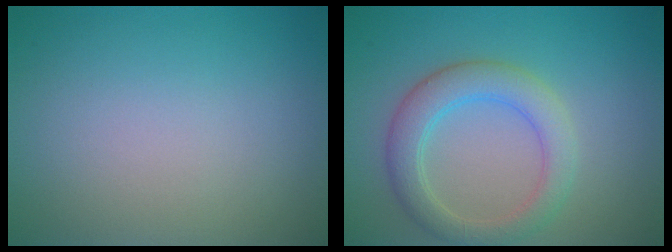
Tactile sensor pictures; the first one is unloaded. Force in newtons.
{"total": 4.1, "press": 4.0, "slide": 0.3}